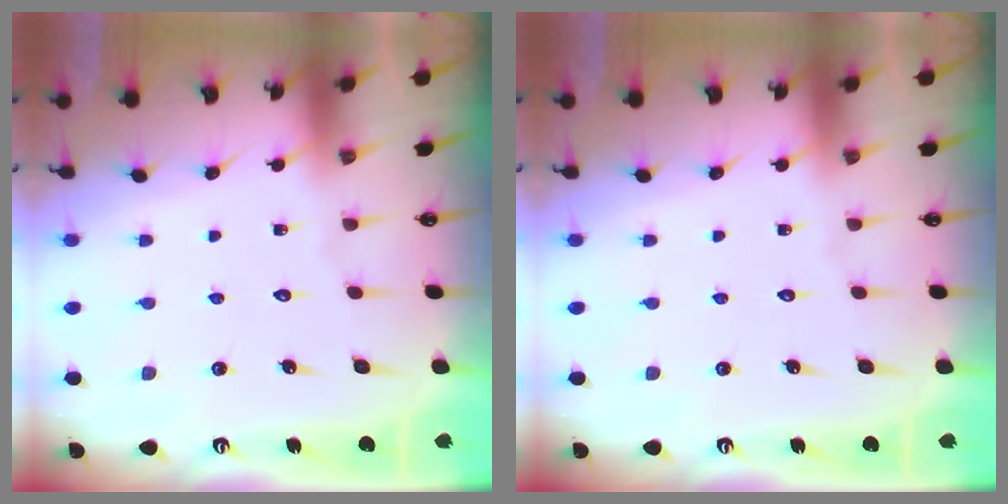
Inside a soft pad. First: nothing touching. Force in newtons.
{"total": 0.0}